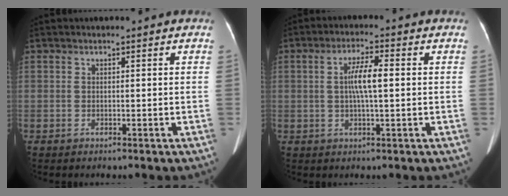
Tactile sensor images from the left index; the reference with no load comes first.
{"total": 4.9, "force": [0.3, 0.7, 4.8], "torque": [-0.093, 0.008, 0.004]}